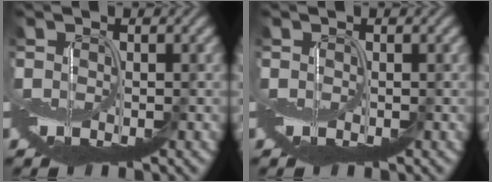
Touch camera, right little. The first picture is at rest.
{"total": 0.0}